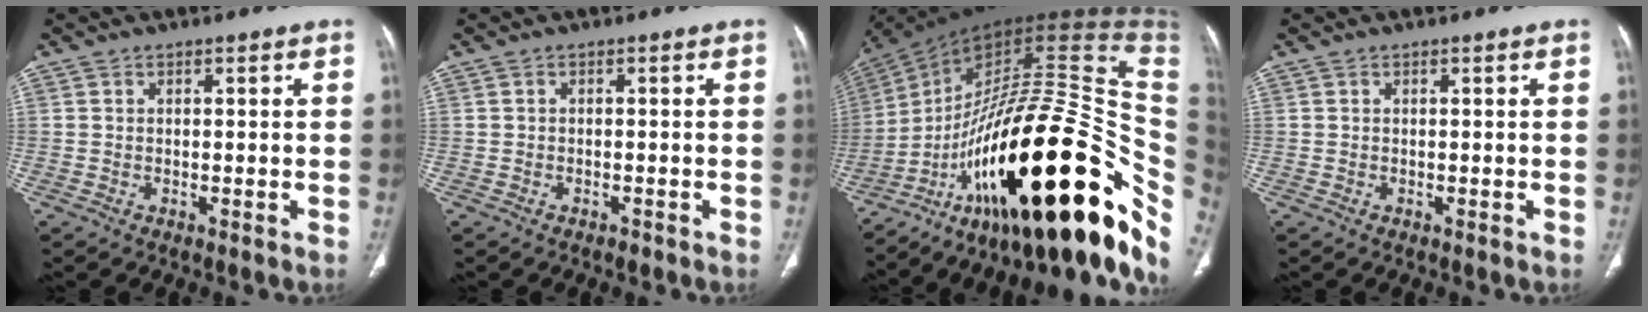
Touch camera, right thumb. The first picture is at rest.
{"total": 0.8, "force": [-0.6, 0.4, 0.4], "torque": [-0.009, 0.004, -0.008]}
{"total": 41.2, "force": [-12.8, 13.9, 36.7], "torque": [-0.452, 0.085, -0.198]}
{"total": 0.0}